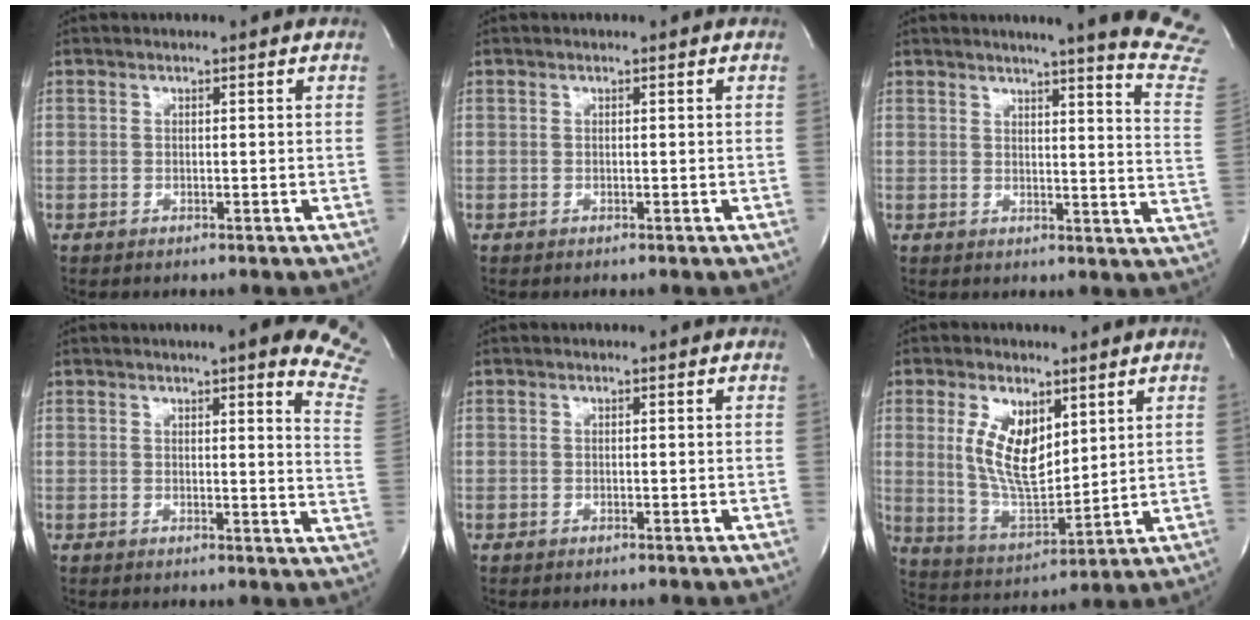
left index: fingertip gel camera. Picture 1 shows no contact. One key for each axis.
{"total": 0.0}
{"total": 18.2, "fx": 16.1, "fy": -1.2, "fz": 8.5, "tx": -0.108, "ty": -0.109, "tz": 0.169}
{"total": 13.7, "fx": 10.8, "fy": 0.9, "fz": 8.3, "tx": -0.092, "ty": -0.054, "tz": 0.094}
{"total": 0.0}
{"total": 10.6, "fx": 3.5, "fy": 4.6, "fz": 8.9, "tx": -0.179, "ty": -0.006, "tz": 0.074}